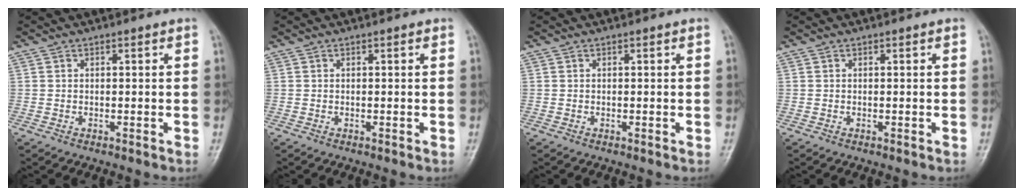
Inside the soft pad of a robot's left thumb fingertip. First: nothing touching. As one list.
[{"total": 0.0}, {"total": 0.0}, {"total": 0.0}]